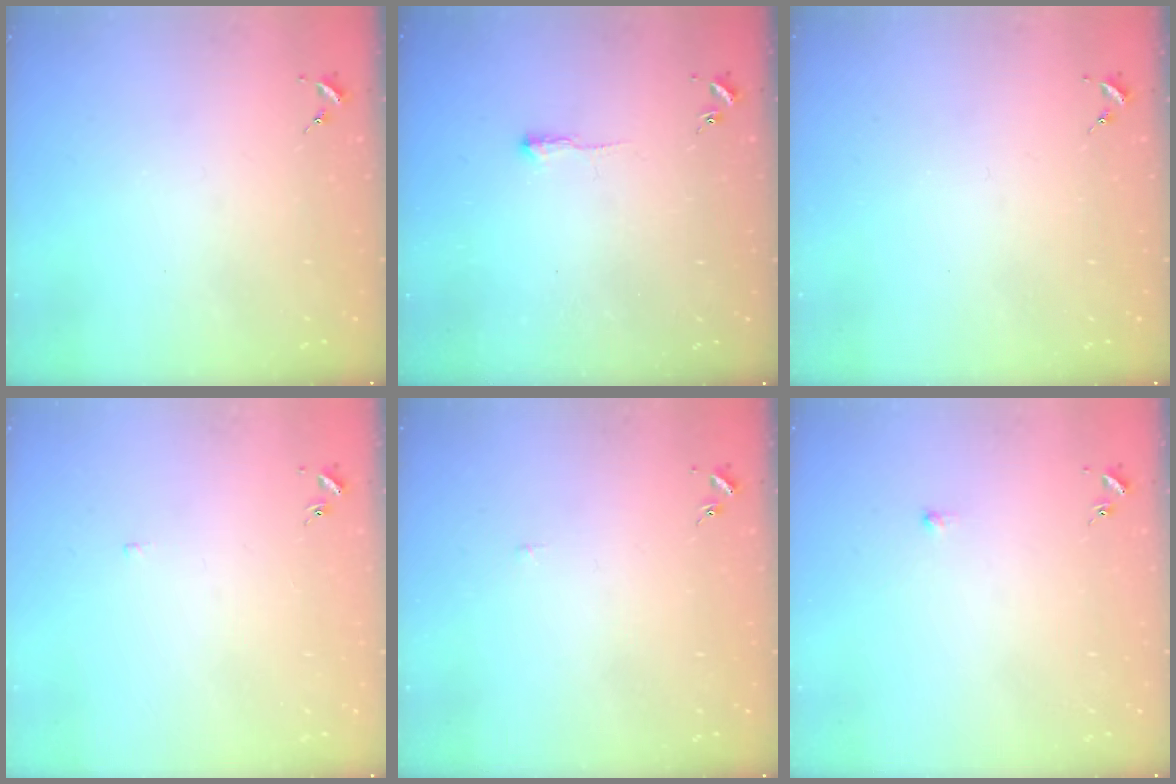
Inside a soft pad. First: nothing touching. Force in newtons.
{"total": 2.5, "press": 2.5, "slide": 0.4}
{"total": 0.0}
{"total": 2.0, "press": 1.9, "slide": 0.4}
{"total": 1.8, "press": 1.8, "slide": 0.3}
{"total": 3.5, "press": 3.5, "slide": 0.6}